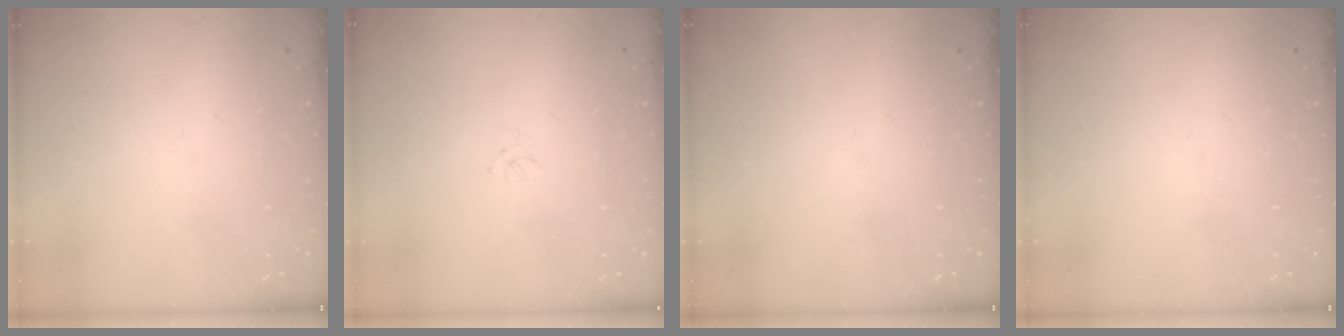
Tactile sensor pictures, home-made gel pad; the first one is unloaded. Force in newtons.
{"total": 1.1, "press": 1.0, "slide": 0.3}
{"total": 0.0}
{"total": 0.0}